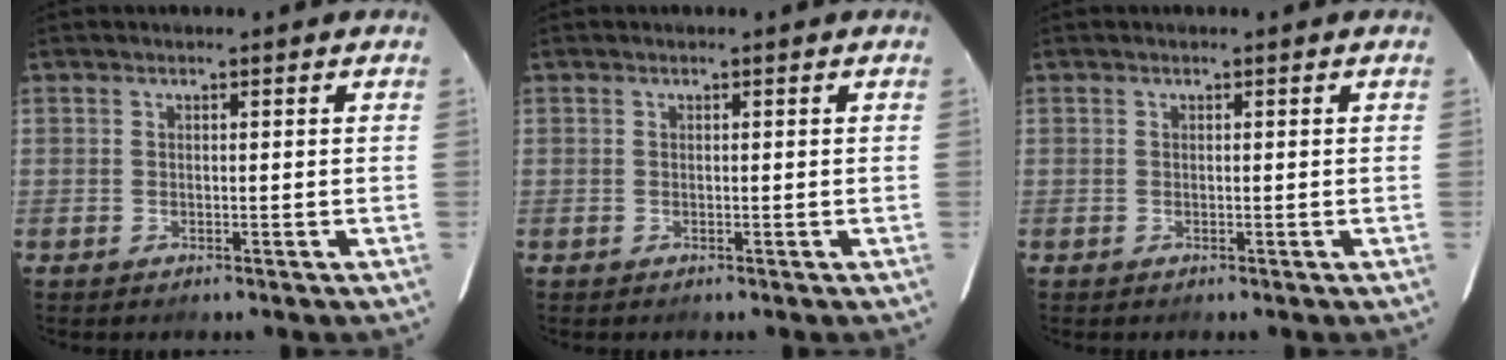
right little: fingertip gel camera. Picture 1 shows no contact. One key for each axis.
{"total": 0.0}
{"total": 0.0}